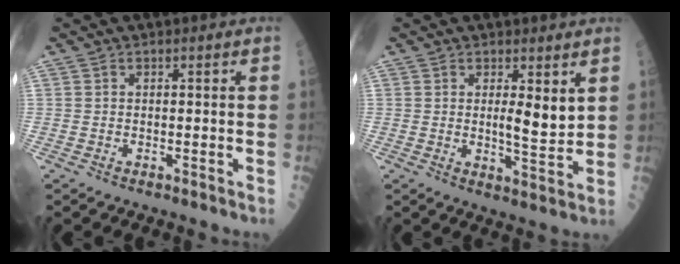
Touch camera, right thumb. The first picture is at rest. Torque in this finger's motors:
{"motor_torque": [0.58, 0.58, 0.26, 0.00, 0.00]}